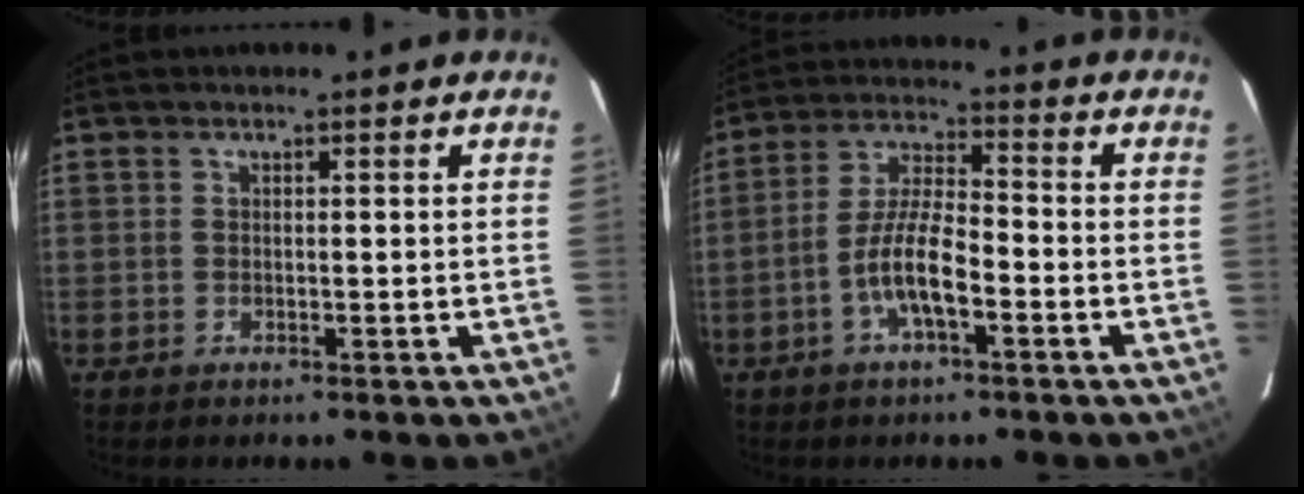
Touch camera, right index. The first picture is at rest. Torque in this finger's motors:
{"motor_torque": [1.02, -0.87, 0.66, 0.18]}